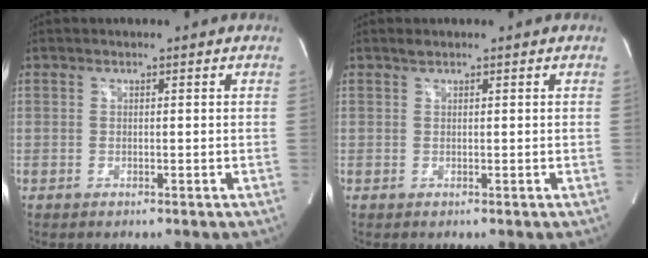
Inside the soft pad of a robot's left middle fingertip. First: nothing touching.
{"total": 0.6, "force": [0.6, 0.1, 0.2], "torque": [-0.010, 0.002, 0.013]}